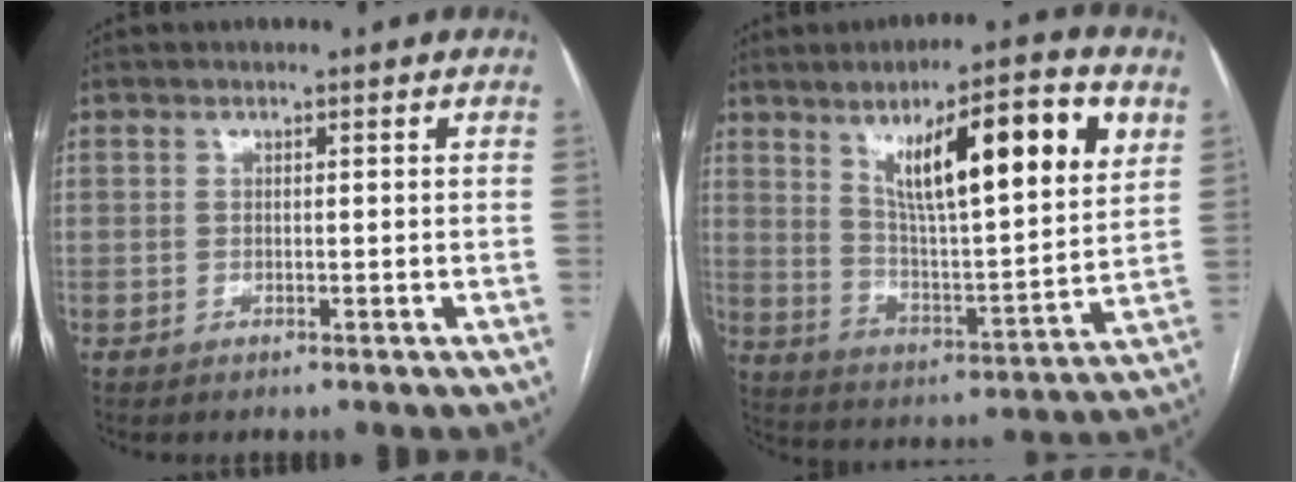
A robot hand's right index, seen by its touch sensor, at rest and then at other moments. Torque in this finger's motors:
{"motor_torque": [1.21, 0.93, 0.91, 0.21]}